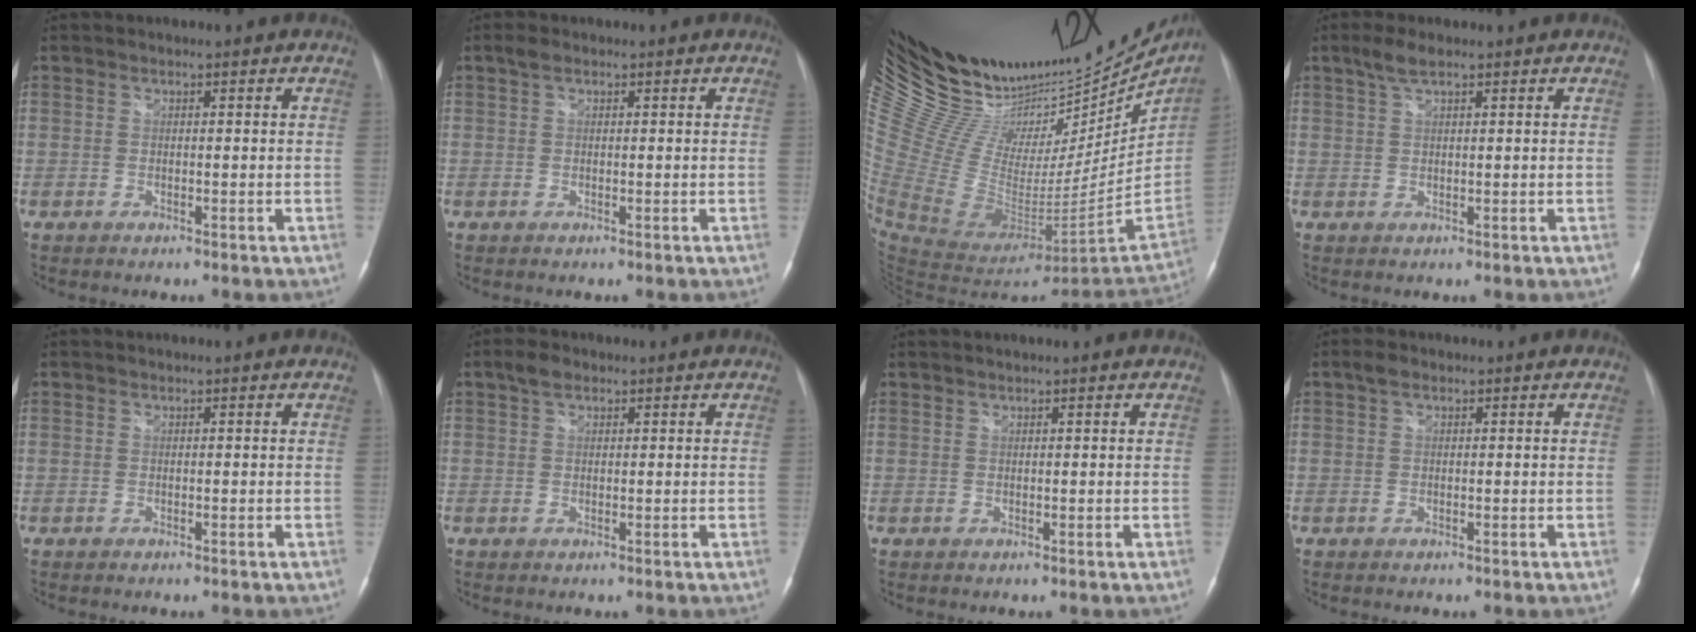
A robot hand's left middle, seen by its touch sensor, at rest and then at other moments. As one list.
[{"total": 1.3, "force": [0.8, 0.6, 0.8], "torque": [-0.019, 0.016, 0.016]}, {"total": 36.1, "force": [28.1, 15.6, 16.4], "torque": [-0.312, 0.015, 0.438]}, {"total": 2.8, "force": [2.0, 0.5, 2.0], "torque": [-0.047, 0.009, 0.042]}, {"total": 0.0}, {"total": 2.2, "force": [1.4, 1.1, 1.2], "torque": [-0.026, 0.013, 0.027]}, {"total": 1.7, "force": [1.4, -0.5, 0.7], "torque": [-0.008, 0.018, 0.028]}, {"total": 1.4, "force": [0.8, 0.7, 0.8], "torque": [-0.020, 0.016, 0.016]}]